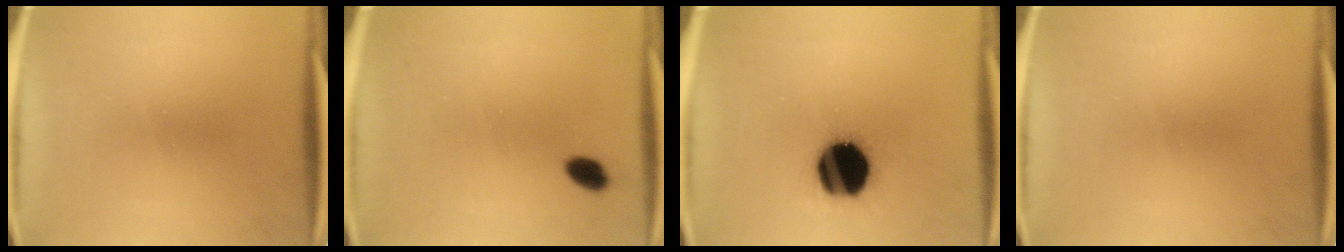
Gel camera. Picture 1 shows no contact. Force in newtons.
{"total": 2.9}
{"total": 19.5}
{"total": 0.0}